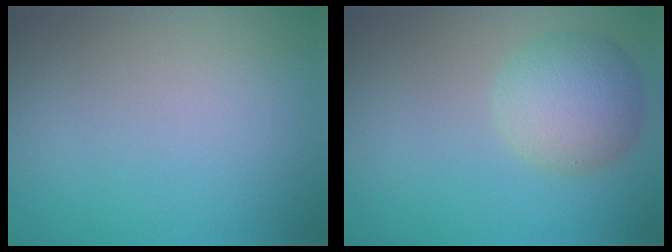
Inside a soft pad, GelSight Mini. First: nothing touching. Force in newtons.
{"total": 4.7, "press": 4.7, "slide": 0.1}